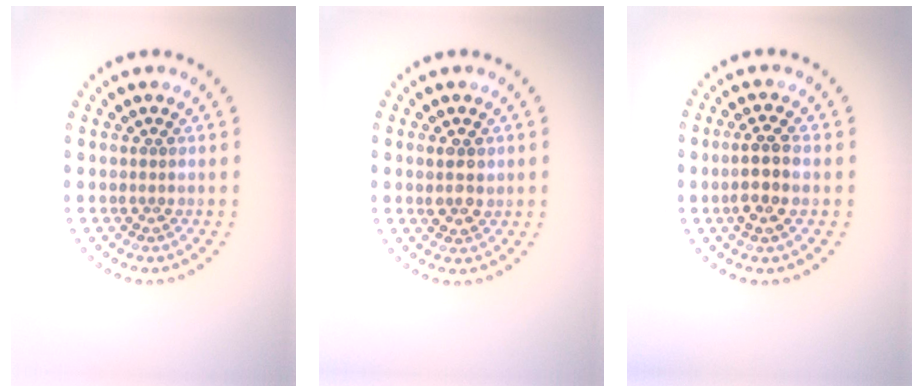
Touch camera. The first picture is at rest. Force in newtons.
{"total": 2.3, "press": 2.2, "slide": 0.8}
{"total": 2.9, "press": 2.7, "slide": 1.0}